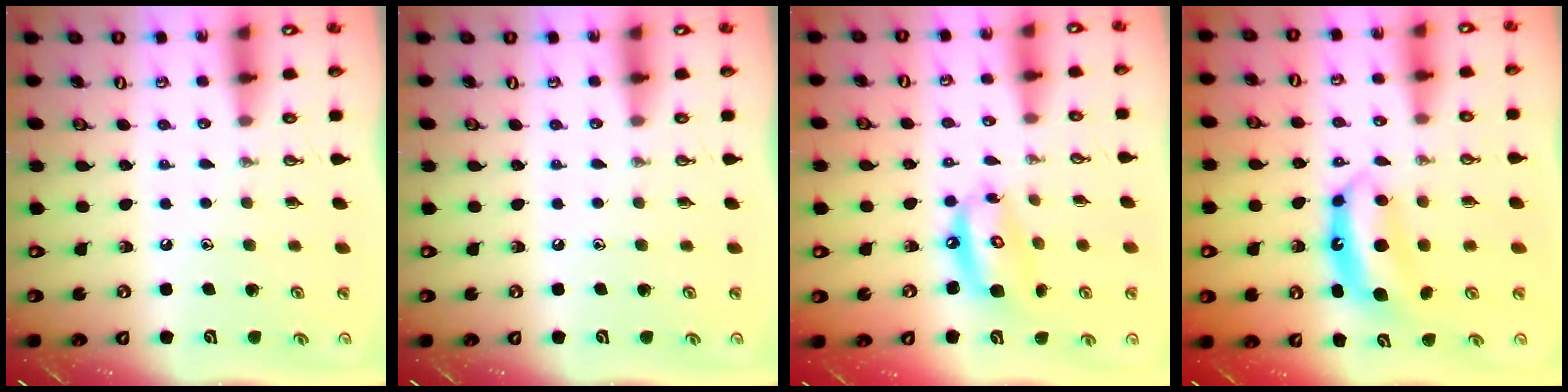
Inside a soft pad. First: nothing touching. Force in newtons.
{"total": 0.0}
{"total": 11.7, "press": 11.6, "slide": 1.3}
{"total": 7.7, "press": 7.7, "slide": 0.4}